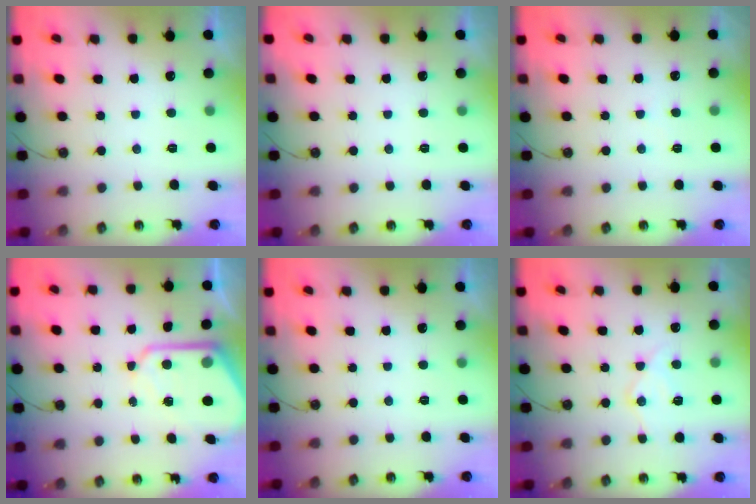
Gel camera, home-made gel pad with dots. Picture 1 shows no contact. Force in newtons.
{"total": 0.0}
{"total": 2.1, "press": 2.0, "slide": 0.4}
{"total": 10.9, "press": 10.9, "slide": 0.9}
{"total": 0.0}
{"total": 11.8, "press": 11.7, "slide": 1.2}